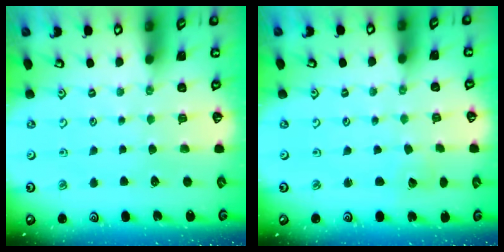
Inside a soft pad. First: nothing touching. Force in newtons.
{"total": 1.6, "press": 1.6, "slide": 0.2}